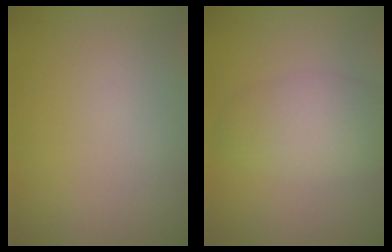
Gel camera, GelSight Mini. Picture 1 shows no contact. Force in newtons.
{"total": 3.7, "press": 3.7, "slide": 0.2}